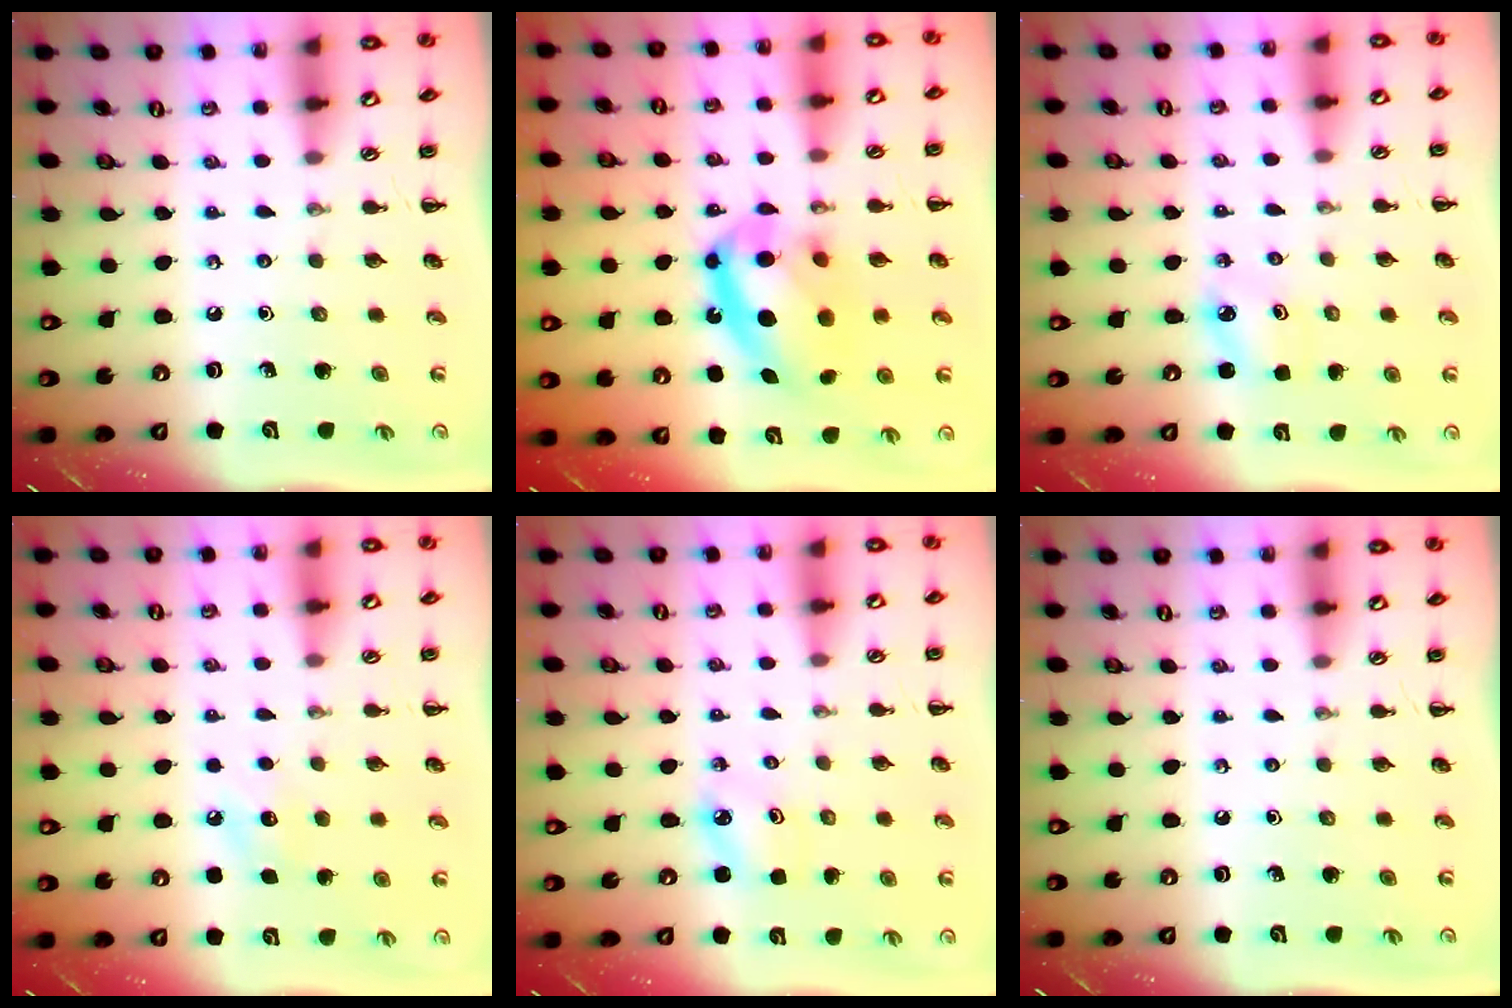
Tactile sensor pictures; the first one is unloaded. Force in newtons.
{"total": 15.5, "press": 15.0, "slide": 3.8}
{"total": 2.5, "press": 2.5, "slide": 0.5}
{"total": 6.7, "press": 6.5, "slide": 1.6}
{"total": 2.5, "press": 2.5, "slide": 0.4}
{"total": 0.0}